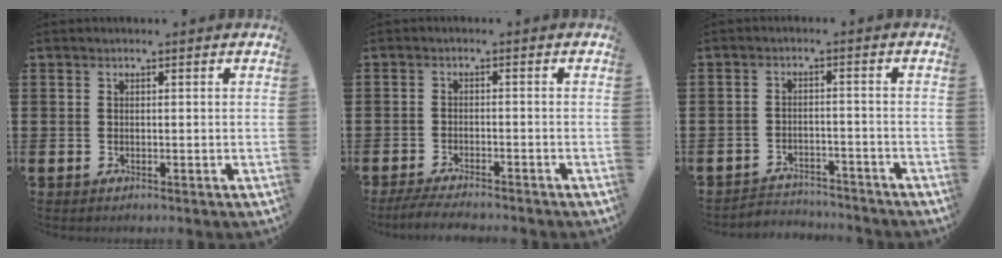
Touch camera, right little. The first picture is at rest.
{"total": 2.4, "force": [-2.3, 0.0, 0.8], "torque": [-0.020, 0.001, -0.046]}
{"total": 2.9, "force": [-2.8, 0.3, -0.2], "torque": [-0.005, 0.002, -0.062]}